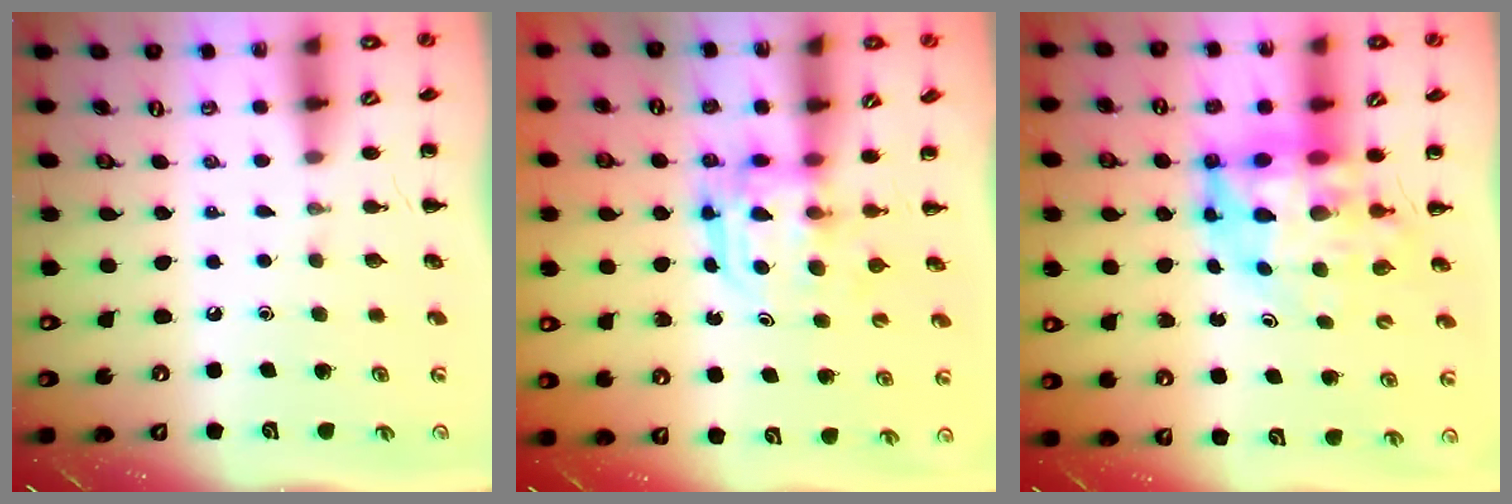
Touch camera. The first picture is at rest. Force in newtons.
{"total": 3.2, "press": 3.2, "slide": 0.2}
{"total": 9.2, "press": 8.7, "slide": 2.7}